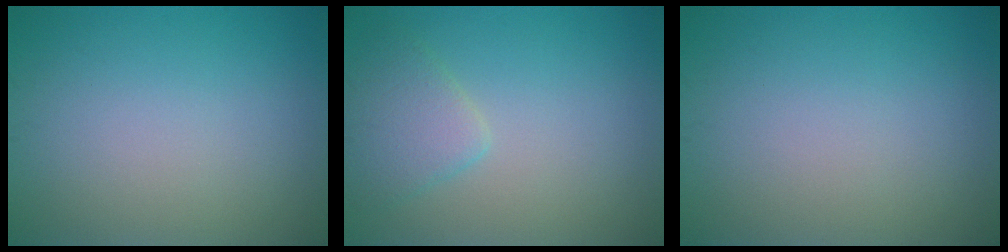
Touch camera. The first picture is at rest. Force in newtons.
{"total": 2.7, "press": 2.7, "slide": 0.3}
{"total": 0.0}